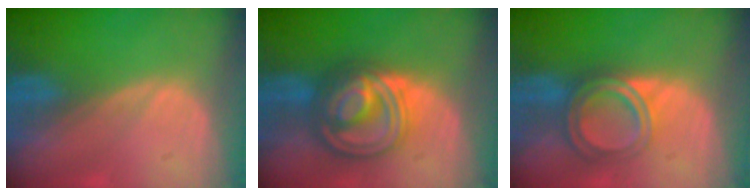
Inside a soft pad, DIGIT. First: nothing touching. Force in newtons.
{"total": 8.8, "press": 8.8, "slide": 0.7}
{"total": 6.4, "press": 5.4, "slide": 3.4}